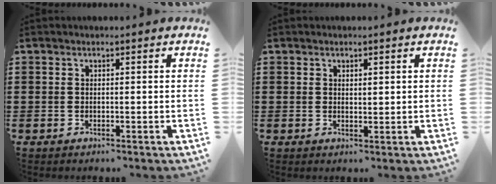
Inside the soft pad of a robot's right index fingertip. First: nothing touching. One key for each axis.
{"total": 0.9, "fx": 0.6, "fy": 0.5, "fz": 0.4, "tx": -0.009, "ty": 0.004, "tz": 0.011}